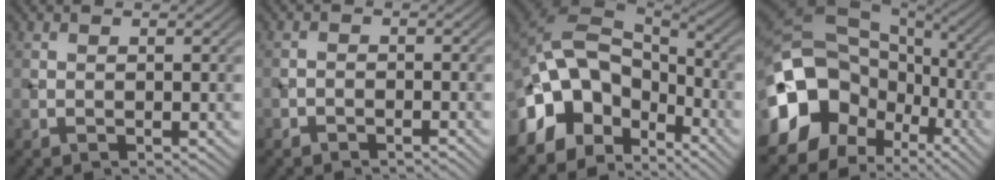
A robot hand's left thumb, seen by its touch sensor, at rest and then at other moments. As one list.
[{"total": 1.3, "force": [-1.2, 0.5, 0.3], "torque": [-0.003, 0.001, -0.025]}, {"total": 16.6, "force": [-5.0, 10.9, 11.5], "torque": [-0.237, -0.006, -0.077]}, {"total": 21.4, "force": [-6.6, 17.0, 11.1], "torque": [-0.237, -0.029, -0.119]}]